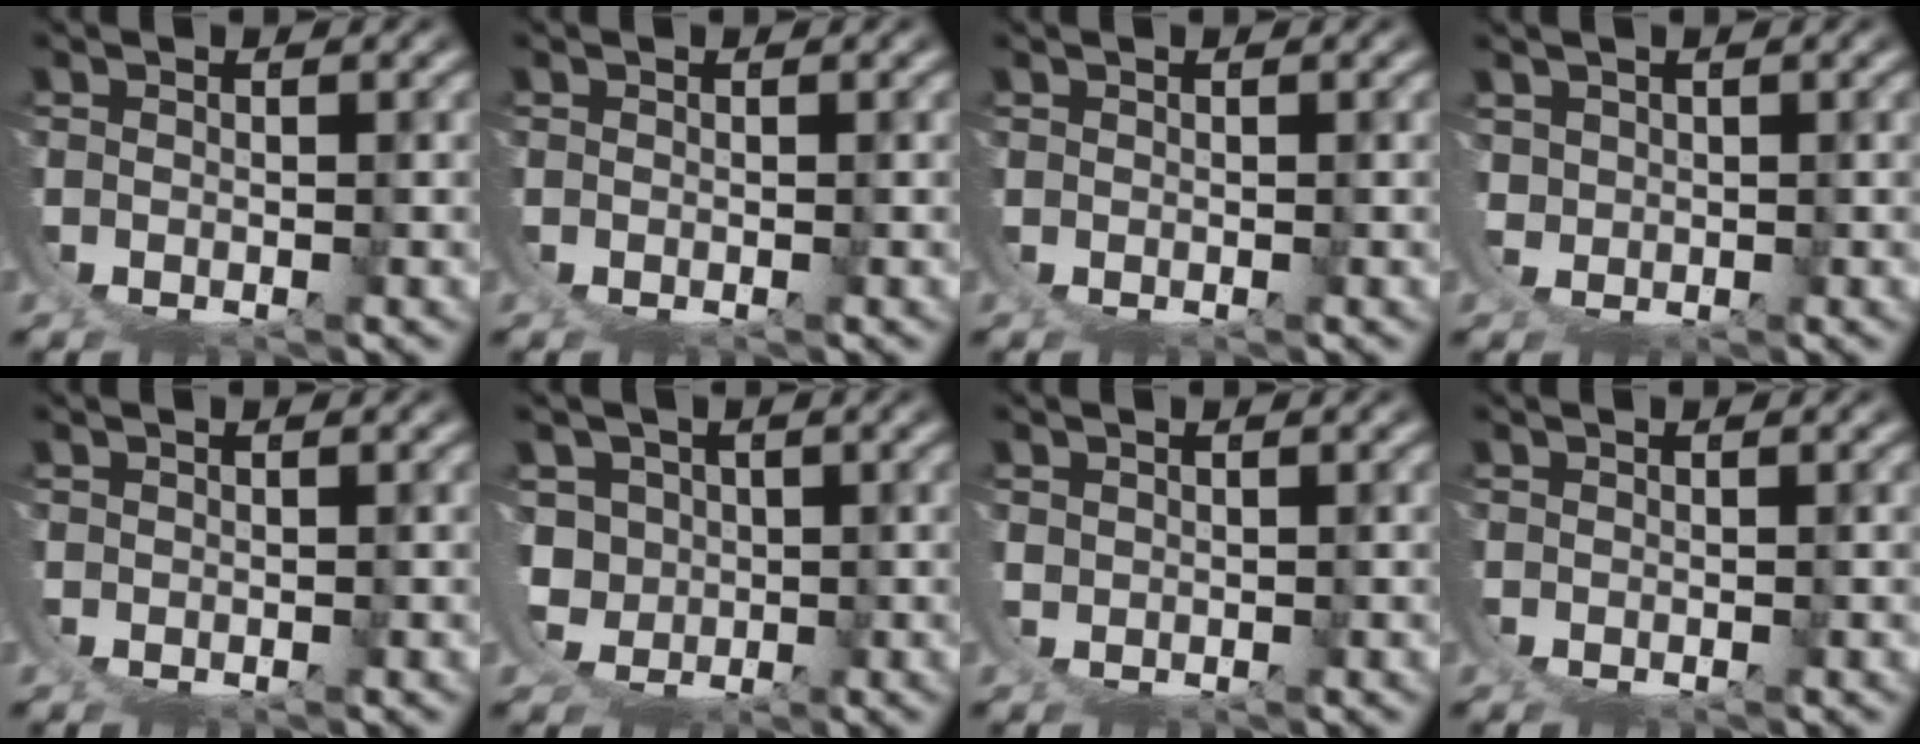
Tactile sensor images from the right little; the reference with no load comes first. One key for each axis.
{"total": 0.0}
{"total": 0.0}
{"total": 1.9, "fx": 1.4, "fy": -0.1, "fz": -1.2, "tx": 0.012, "ty": -0.007, "tz": 0.027}
{"total": 0.7, "fx": 0.3, "fy": 0.0, "fz": -0.6, "tx": 0.011, "ty": 0.003, "tz": 0.002}
{"total": 9.3, "fx": 0.9, "fy": 9.1, "fz": 1.6, "tx": -0.081, "ty": -0.040, "tz": 0.013}
{"total": 1.4, "fx": 1.1, "fy": -0.3, "fz": -0.8, "tx": 0.012, "ty": 0.005, "tz": 0.016}
{"total": 0.0}